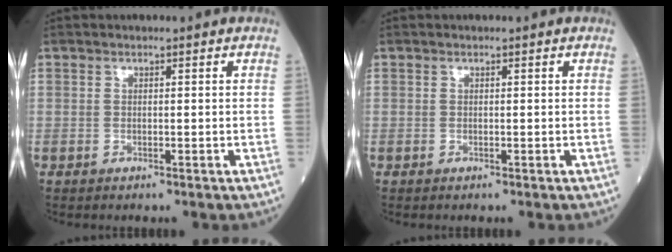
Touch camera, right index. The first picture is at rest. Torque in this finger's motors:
{"motor_torque": [0.02, -0.07, 0.07, 0.01]}